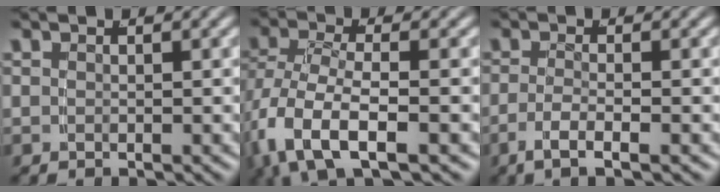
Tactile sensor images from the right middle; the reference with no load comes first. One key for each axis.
{"total": 6.4, "fx": -1.9, "fy": 3.4, "fz": 5.0, "tx": -0.130, "ty": -0.038, "tz": -0.010}
{"total": 2.7, "fx": -1.5, "fy": 0.3, "fz": 2.2, "tx": -0.044, "ty": -0.008, "tz": -0.024}